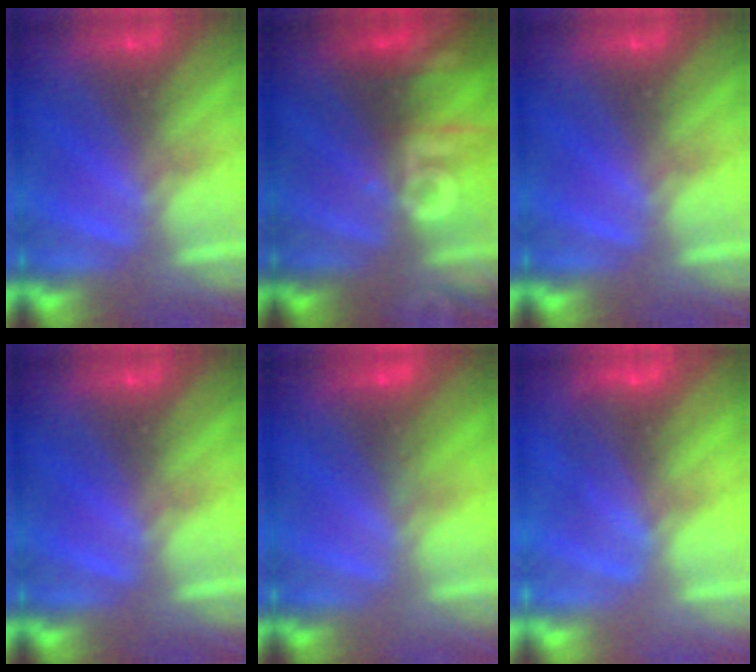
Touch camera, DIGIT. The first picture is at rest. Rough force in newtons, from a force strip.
{"total": 2.6}
{"total": 0.0}
{"total": 0.0}
{"total": 3.0}
{"total": 2.6}